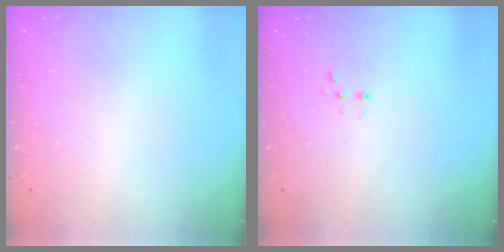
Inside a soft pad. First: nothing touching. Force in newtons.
{"total": 2.2, "press": 2.2, "slide": 0.5}